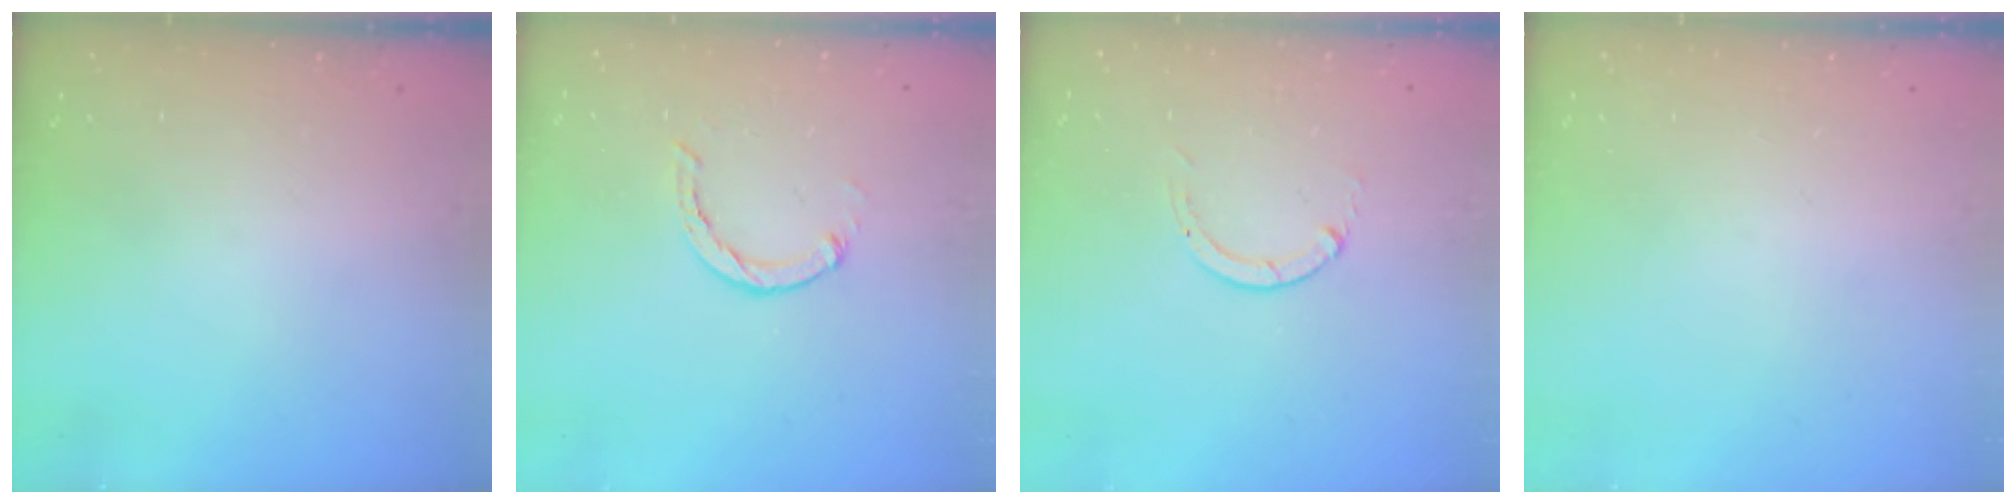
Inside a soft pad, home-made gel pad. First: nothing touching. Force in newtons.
{"total": 2.7, "press": 2.7, "slide": 0.5}
{"total": 0.0}
{"total": 0.0}